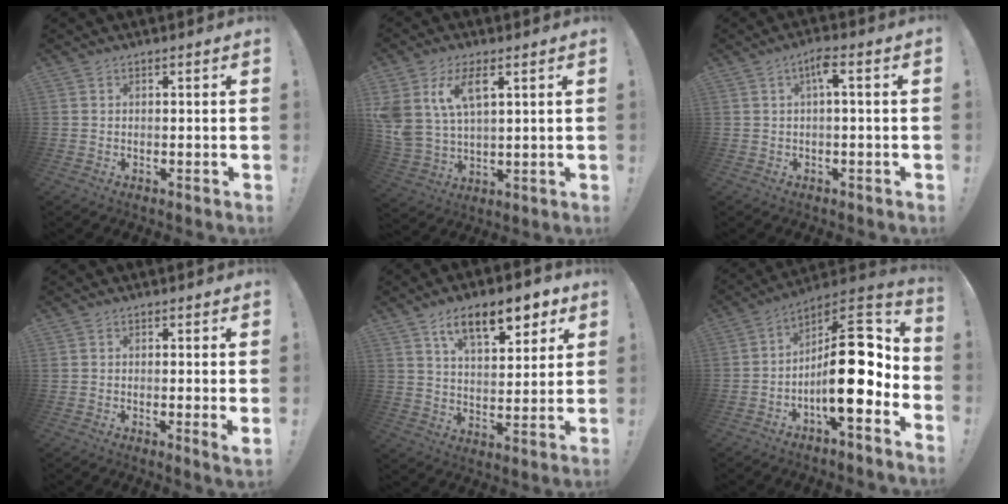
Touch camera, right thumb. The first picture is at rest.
{"total": 11.1, "force": [5.5, 5.8, 7.6], "torque": [-0.163, -0.020, 0.102]}
{"total": 4.5, "force": [0.5, 0.4, 4.4], "torque": [-0.070, -0.003, 0.001]}
{"total": 2.5, "force": [0.5, 0.0, 2.5], "torque": [-0.027, -0.011, 0.007]}
{"total": 14.0, "force": [8.2, 5.9, 9.6], "torque": [-0.139, -0.038, 0.139]}
{"total": 21.0, "force": [-2.8, 7.9, 19.2], "torque": [-0.301, 0.019, -0.039]}